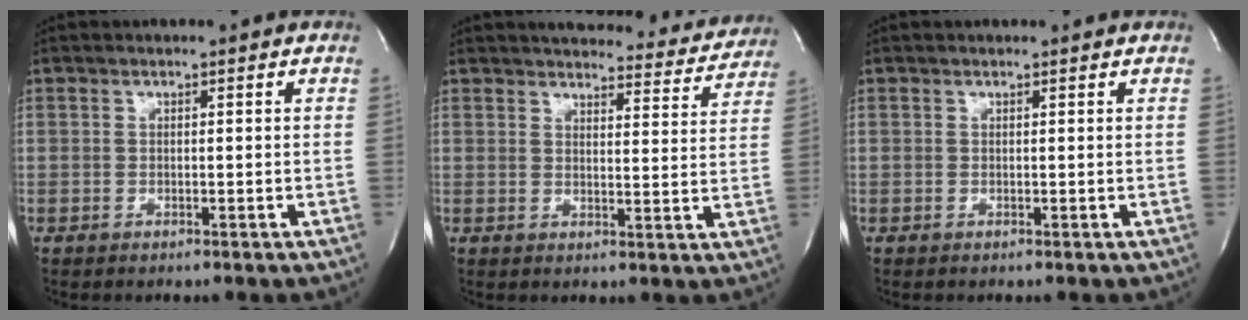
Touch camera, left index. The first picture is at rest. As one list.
[{"total": 17.3, "force": [16.4, 3.9, 4.0], "torque": [-0.031, -0.028, 0.184]}, {"total": 1.6, "force": [1.5, 0.2, 0.2], "torque": [-0.010, 0.009, 0.016]}]